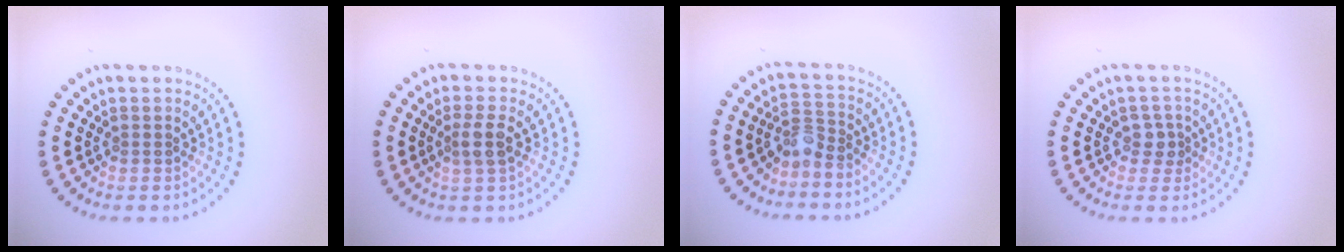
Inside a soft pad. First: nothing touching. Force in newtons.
{"total": 2.0, "press": 1.7, "slide": 1.0}
{"total": 2.1, "press": 1.6, "slide": 1.3}
{"total": 1.6, "press": 1.4, "slide": 0.8}